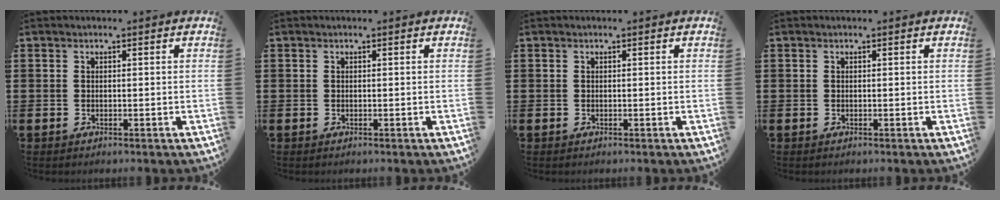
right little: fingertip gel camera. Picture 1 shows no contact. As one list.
[{"total": 0.0}, {"total": 0.0}, {"total": 0.0}]